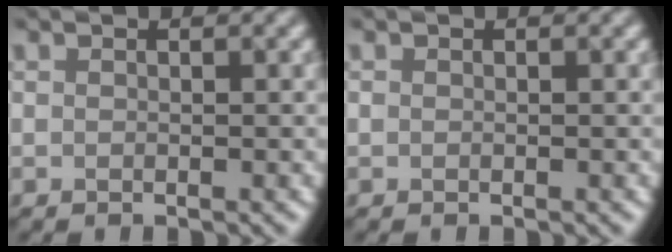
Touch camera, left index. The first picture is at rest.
{"total": 0.5, "force": [-0.2, -0.3, -0.4], "torque": [-0.002, 0.000, 0.005]}